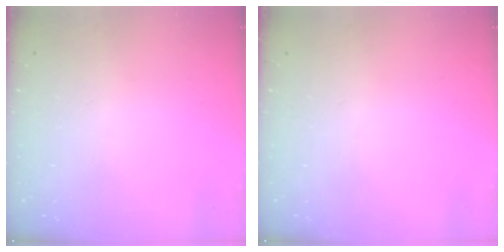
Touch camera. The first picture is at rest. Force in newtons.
{"total": 0.0}